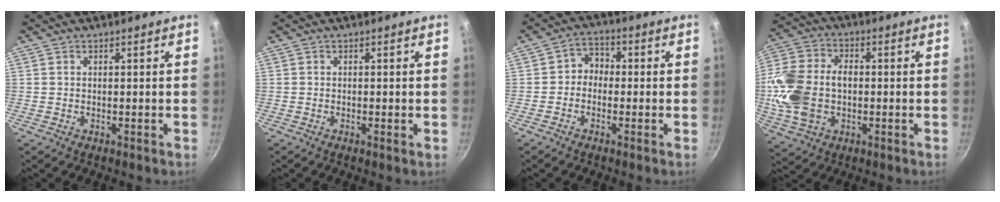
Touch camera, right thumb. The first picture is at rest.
{"total": 0.7, "force": [-0.2, 0.1, 0.6], "torque": [-0.012, 0.000, -0.005]}
{"total": 4.1, "force": [-0.8, 3.5, 2.1], "torque": [-0.007, 0.021, -0.027]}
{"total": 16.3, "force": [-1.1, 11.6, 11.5], "torque": [-0.229, 0.022, -0.024]}